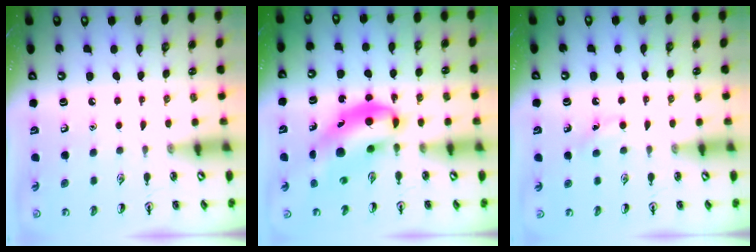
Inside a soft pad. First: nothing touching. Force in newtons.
{"total": 11.3, "press": 10.9, "slide": 3.1}
{"total": 4.8, "press": 4.5, "slide": 1.5}